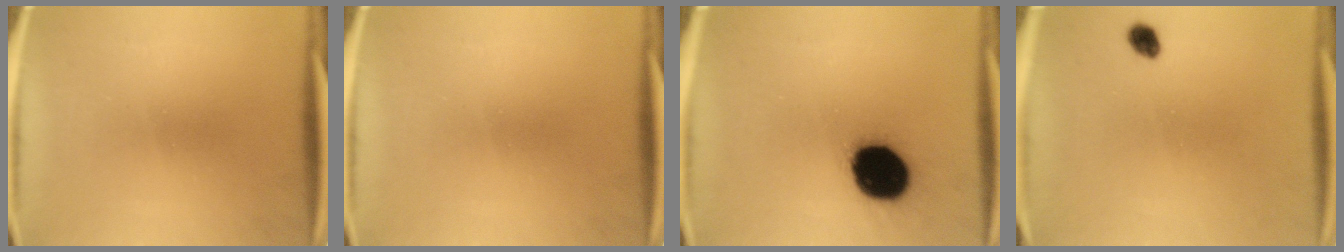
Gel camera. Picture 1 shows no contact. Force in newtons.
{"total": 0.0}
{"total": 18.9}
{"total": 2.0}